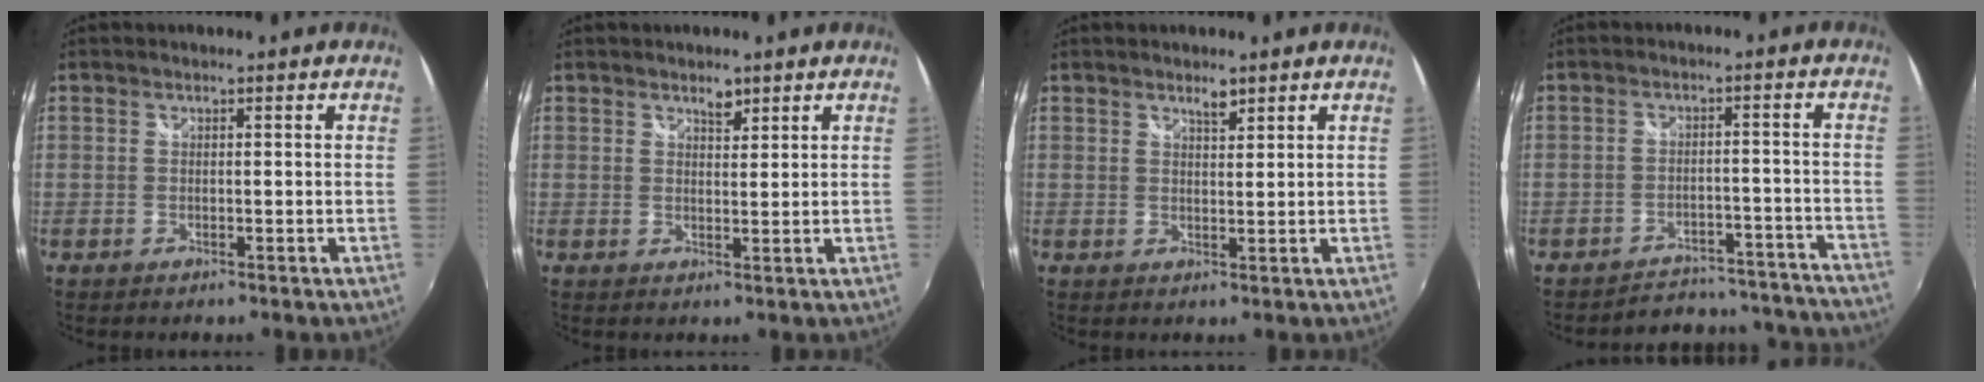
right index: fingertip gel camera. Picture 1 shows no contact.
{"total": 2.1, "force": [1.6, 1.0, 1.0], "torque": [-0.012, 0.004, 0.028]}
{"total": 2.0, "force": [1.6, 0.6, 1.1], "torque": [-0.015, 0.004, 0.028]}
{"total": 17.6, "force": [-16.6, 5.1, 2.9], "torque": [-0.054, 0.045, -0.195]}